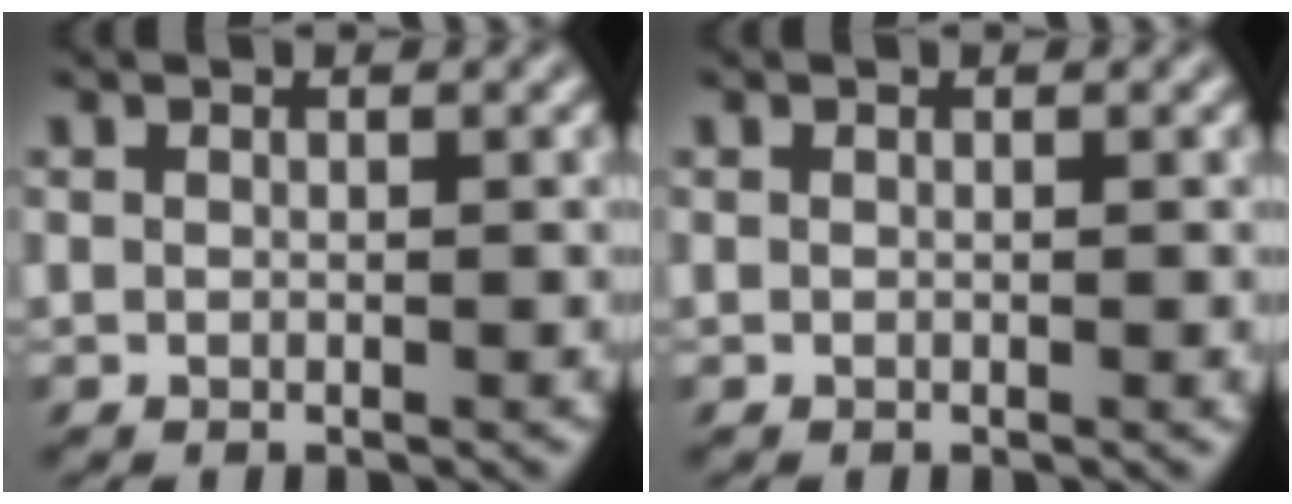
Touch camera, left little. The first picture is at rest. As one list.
[{"total": 0.6, "force": [0.0, 0.3, 0.5], "torque": [-0.012, -0.002, 0.000]}]